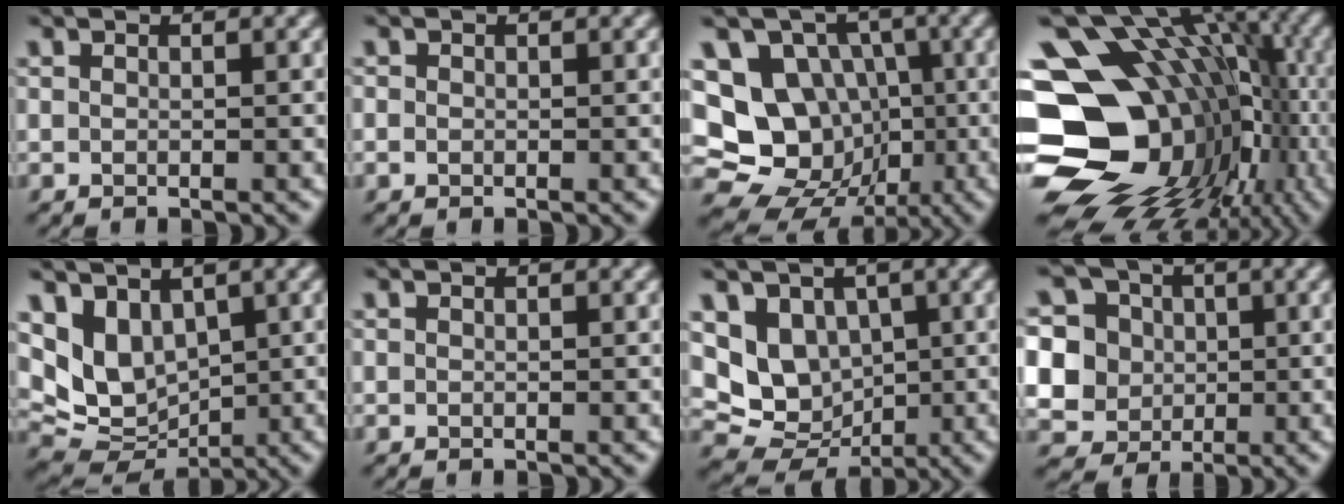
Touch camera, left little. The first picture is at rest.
{"total": 0.6, "force": [-0.2, 0.6, 0.2], "torque": [-0.001, -0.001, -0.006]}
{"total": 15.8, "force": [-1.2, 14.5, 6.3], "torque": [-0.149, 0.021, -0.022]}
{"total": 19.5, "force": [-3.4, 15.1, 11.8], "torque": [-0.201, -0.002, -0.032]}
{"total": 6.1, "force": [1.9, 4.3, 3.8], "torque": [-0.080, -0.016, 0.038]}
{"total": 0.0}
{"total": 7.9, "force": [1.4, 6.5, 4.3], "torque": [-0.075, -0.005, 0.019]}
{"total": 9.9, "force": [0.8, 9.2, 3.6], "torque": [-0.107, 0.027, -0.002]}